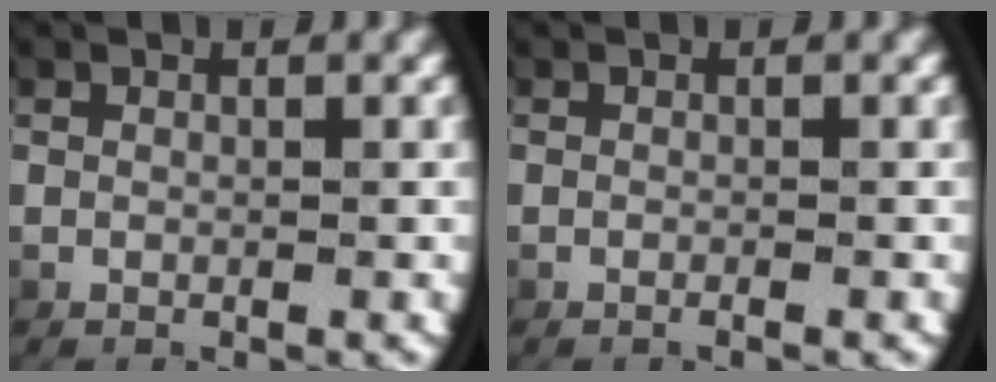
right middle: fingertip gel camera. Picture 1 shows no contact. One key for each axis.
{"total": 0.7, "fx": -0.6, "fy": 0.1, "fz": 0.3, "tx": -0.006, "ty": 0.007, "tz": -0.014}